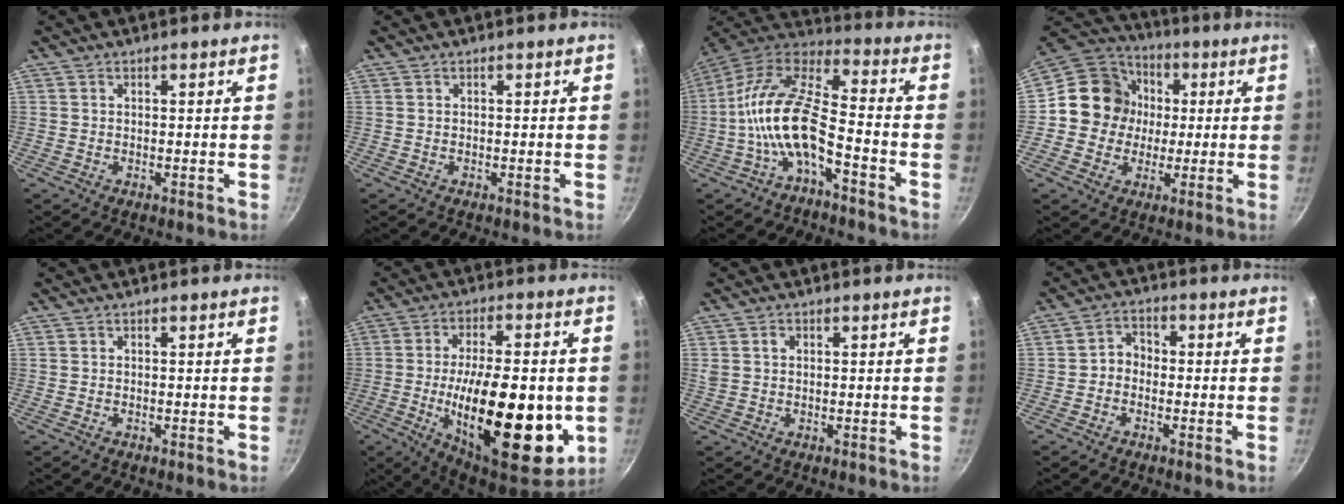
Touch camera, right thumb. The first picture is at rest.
{"total": 0.0}
{"total": 15.0, "force": [-5.0, 6.5, 12.5], "torque": [-0.244, 0.055, -0.107]}
{"total": 13.6, "force": [0.6, 12.6, 5.2], "torque": [-0.052, 0.026, -0.008]}
{"total": 0.0}
{"total": 26.3, "force": [-4.4, 11.1, 23.4], "torque": [-0.338, -0.001, -0.057]}
{"total": 1.7, "force": [0.5, 1.4, 1.0], "torque": [-0.012, 0.007, 0.010]}
{"total": 3.4, "force": [-0.9, 2.8, 1.6], "torque": [-0.009, 0.019, -0.027]}